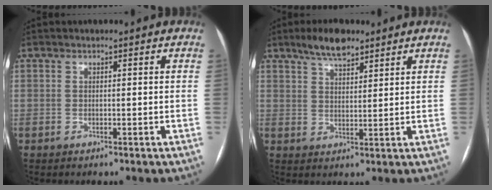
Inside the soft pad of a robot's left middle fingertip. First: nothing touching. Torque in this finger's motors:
{"motor_torque": [0.58, -0.40, 0.04, 0.01]}